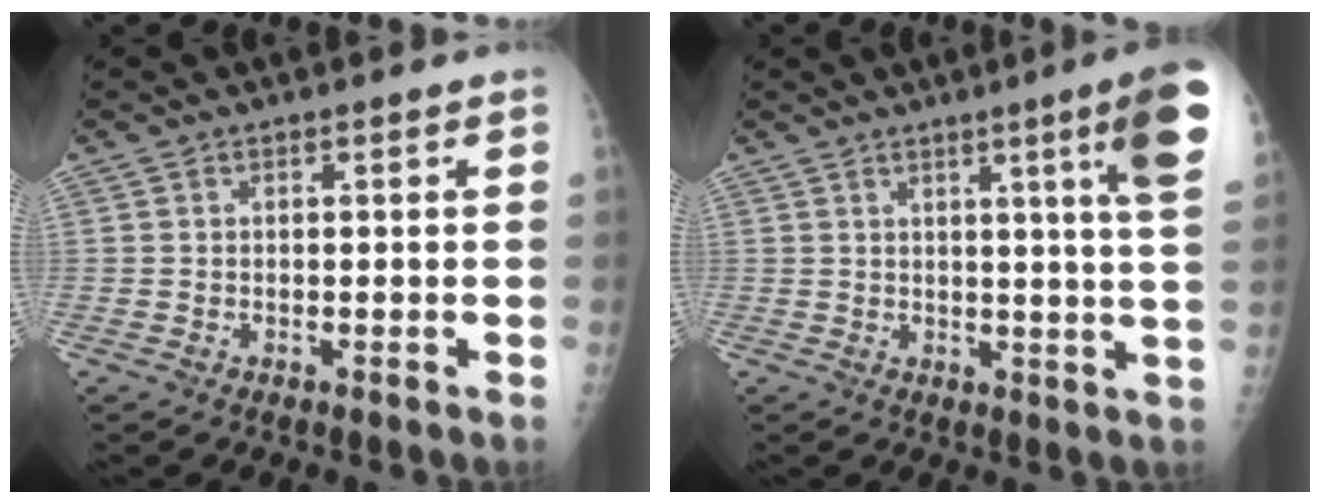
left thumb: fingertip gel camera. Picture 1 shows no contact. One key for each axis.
{"total": 11.0, "fx": 5.2, "fy": -0.5, "fz": 9.6, "tx": -0.126, "ty": -0.030, "tz": 0.058}